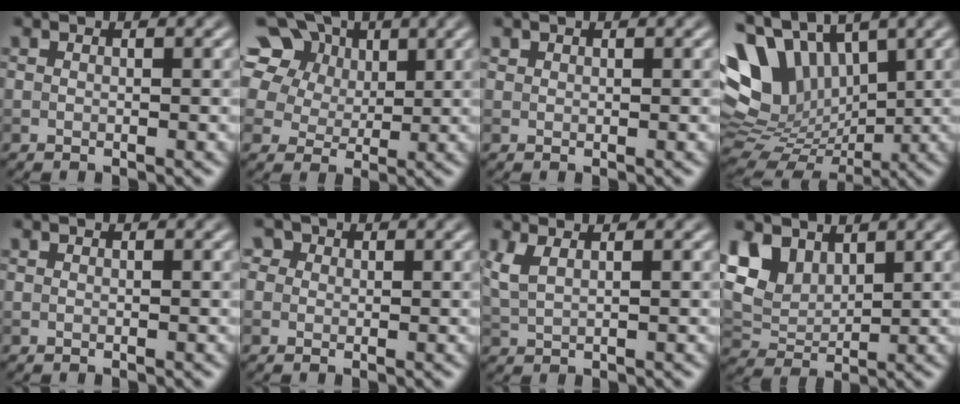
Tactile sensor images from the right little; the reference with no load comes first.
{"total": 17.3, "force": [9.2, 12.1, 8.2], "torque": [-0.204, 0.057, 0.166]}
{"total": 0.6, "force": [0.5, 0.4, 0.0], "torque": [0.003, -0.001, 0.011]}
{"total": 12.4, "force": [4.1, 8.0, 8.5], "torque": [-0.172, 0.020, 0.086]}
{"total": 0.0}
{"total": 2.7, "force": [1.4, 2.1, 1.0], "torque": [-0.012, 0.012, 0.005]}
{"total": 2.3, "force": [1.3, 0.8, 1.7], "torque": [-0.043, 0.003, 0.031]}
{"total": 4.8, "force": [2.8, 3.2, 2.3], "torque": [-0.057, -0.002, 0.054]}